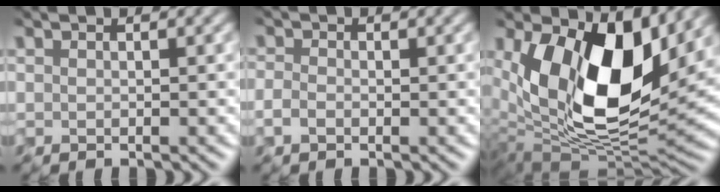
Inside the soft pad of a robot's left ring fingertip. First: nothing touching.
{"total": 1.3, "force": [-1.3, 0.2, -0.1], "torque": [-0.008, 0.000, -0.015]}
{"total": 11.7, "force": [3.0, 6.6, 9.3], "torque": [-0.168, -0.030, 0.068]}